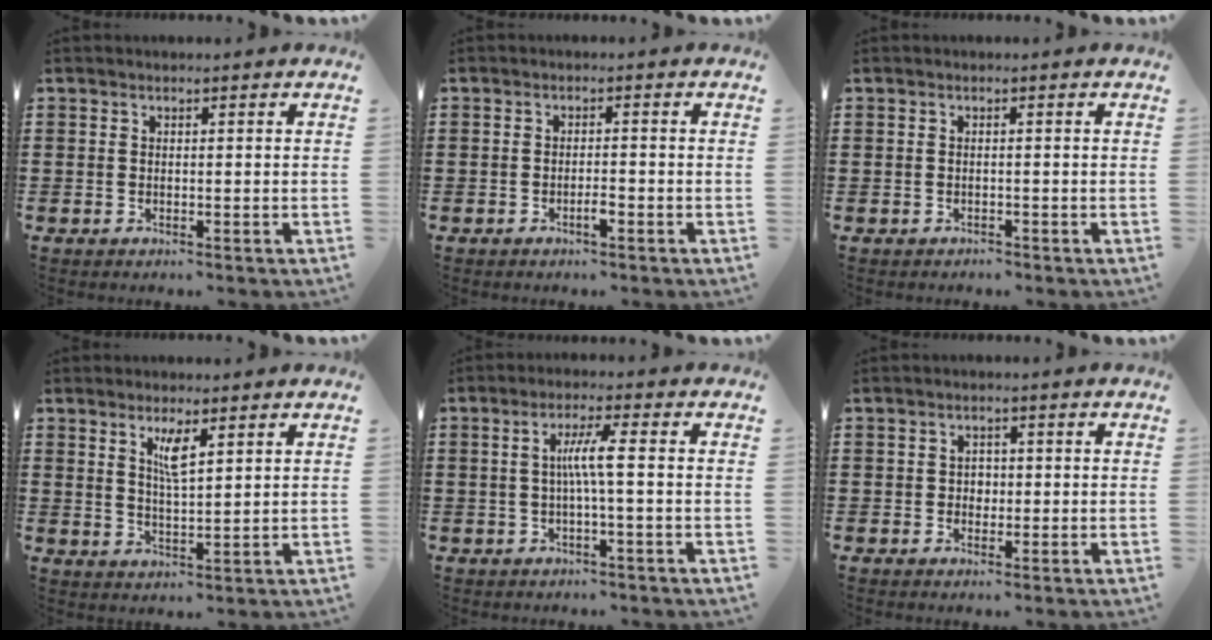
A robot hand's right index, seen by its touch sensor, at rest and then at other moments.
{"total": 1.8, "force": [-1.1, 0.5, 1.3], "torque": [-0.026, 0.000, -0.019]}
{"total": 0.7, "force": [-0.6, 0.3, -0.1], "torque": [0.001, 0.004, -0.015]}
{"total": 3.8, "force": [2.1, 0.8, 3.1], "torque": [-0.057, 0.000, 0.033]}
{"total": 4.5, "force": [-0.2, -0.1, 4.5], "torque": [-0.084, 0.000, -0.010]}
{"total": 1.4, "force": [-0.1, 1.2, 0.7], "torque": [-0.016, 0.005, -0.004]}